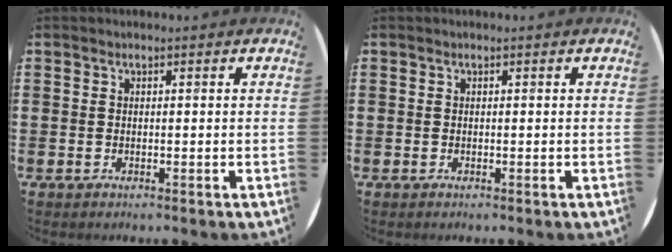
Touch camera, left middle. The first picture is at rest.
{"total": 0.0}